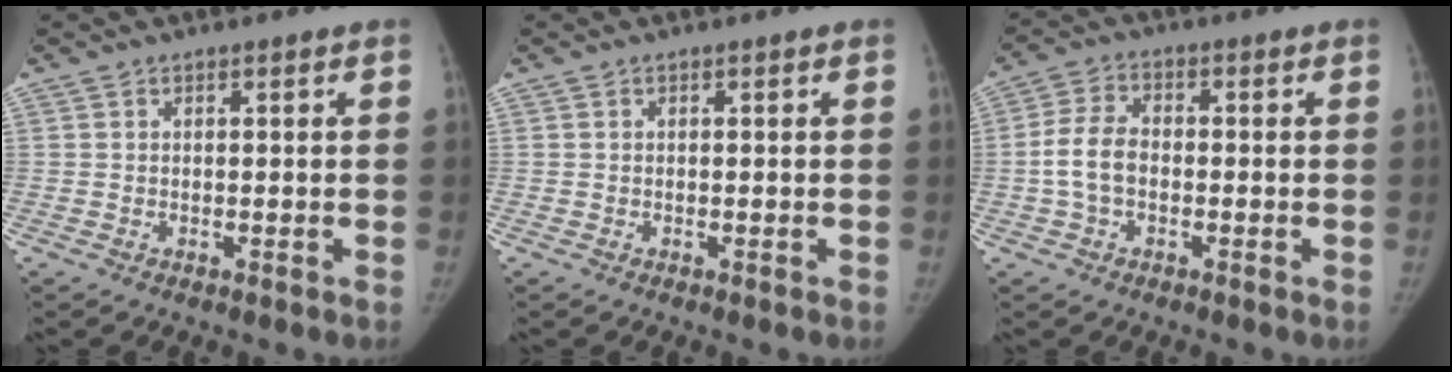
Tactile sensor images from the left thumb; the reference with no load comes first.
{"total": 0.0}
{"total": 6.3, "force": [-1.2, 4.1, 4.7], "torque": [-0.093, 0.018, -0.030]}